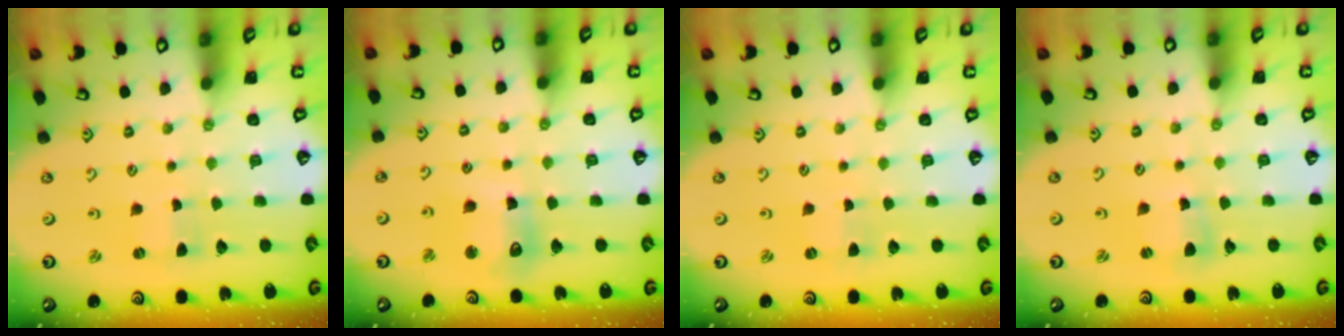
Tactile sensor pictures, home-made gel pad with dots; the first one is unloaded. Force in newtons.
{"total": 11.0, "press": 10.9, "slide": 1.4}
{"total": 1.1, "press": 1.0, "slide": 0.4}
{"total": 3.8, "press": 3.8, "slide": 0.3}